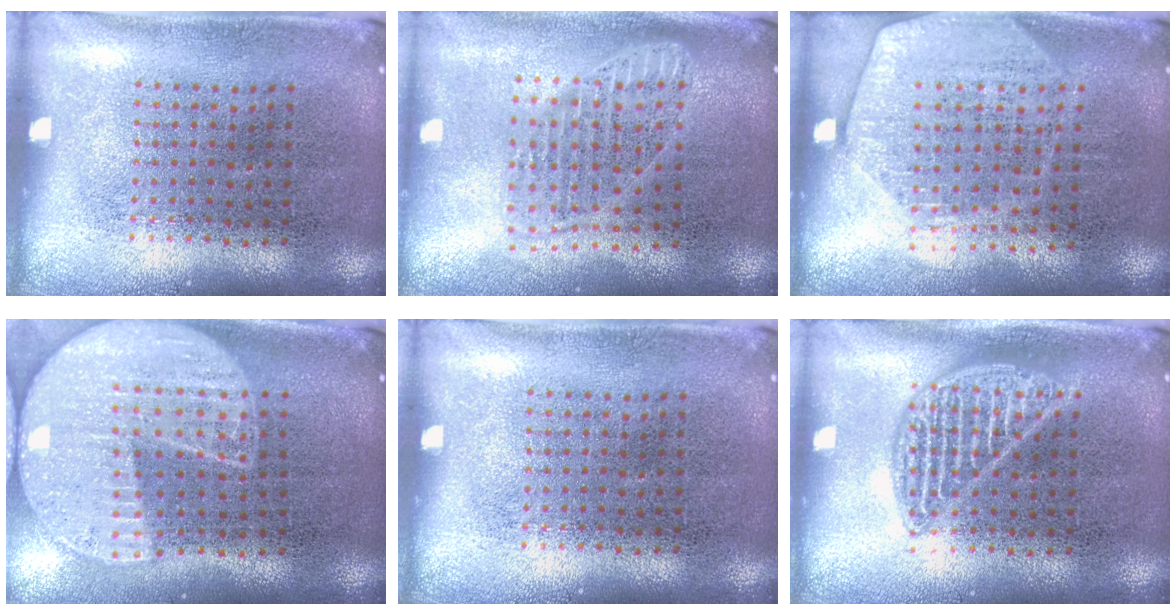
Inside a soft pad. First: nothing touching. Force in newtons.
{"total": 1.8, "press": 1.5, "slide": 0.9}
{"total": 2.0, "press": 1.7, "slide": 0.9}
{"total": 2.2, "press": 1.9, "slide": 1.1}
{"total": 0.0}
{"total": 1.5, "press": 1.5, "slide": 0.2}